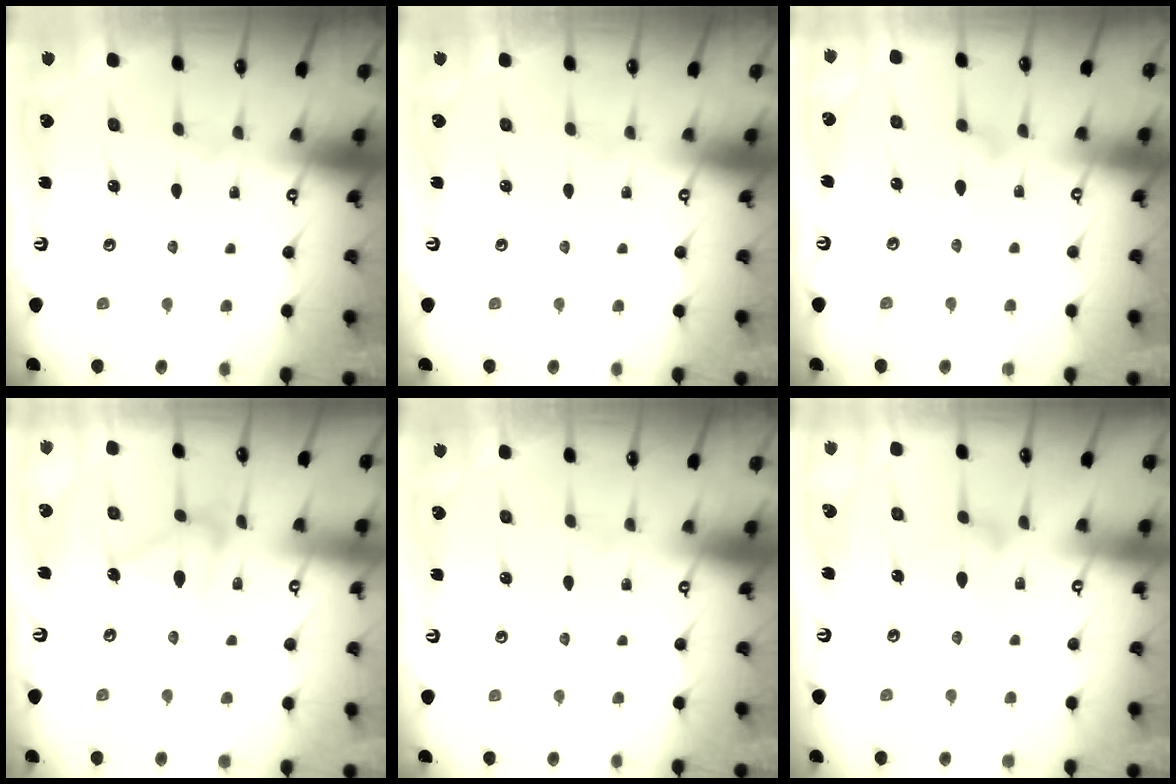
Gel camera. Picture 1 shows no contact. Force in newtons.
{"total": 0.0}
{"total": 6.7, "press": 6.7, "slide": 0.5}
{"total": 11.6, "press": 11.6, "slide": 0.4}
{"total": 0.0}
{"total": 9.0, "press": 8.9, "slide": 0.6}